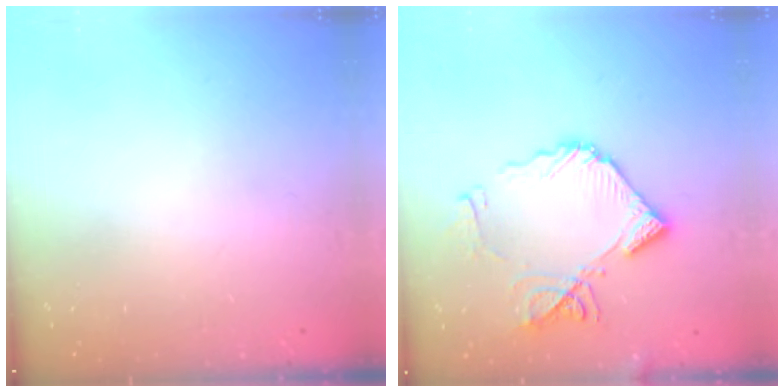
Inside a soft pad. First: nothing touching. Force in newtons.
{"total": 15.1, "press": 15.0, "slide": 1.5}